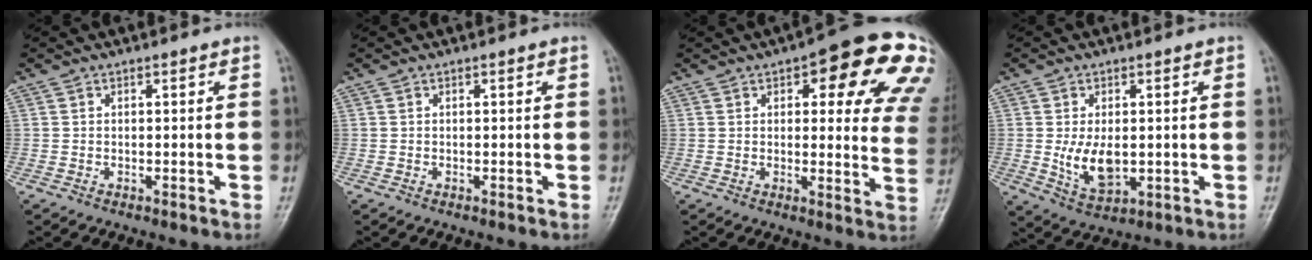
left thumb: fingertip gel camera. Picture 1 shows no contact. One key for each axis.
{"total": 0.0}
{"total": 20.2, "fx": 9.3, "fy": 7.3, "fz": 16.4, "tx": -0.158, "ty": -0.019, "tz": 0.099}
{"total": 7.2, "fx": -0.2, "fy": 4.3, "fz": 5.8, "tx": -0.095, "ty": -0.016, "tz": 0.009}